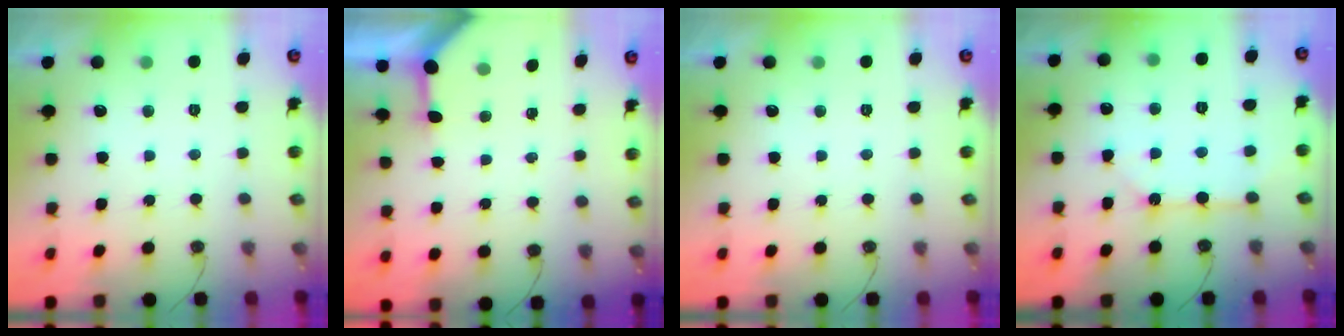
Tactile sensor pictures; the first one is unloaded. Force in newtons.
{"total": 3.5, "press": 3.4, "slide": 0.4}
{"total": 0.0}
{"total": 7.6, "press": 7.6, "slide": 0.7}